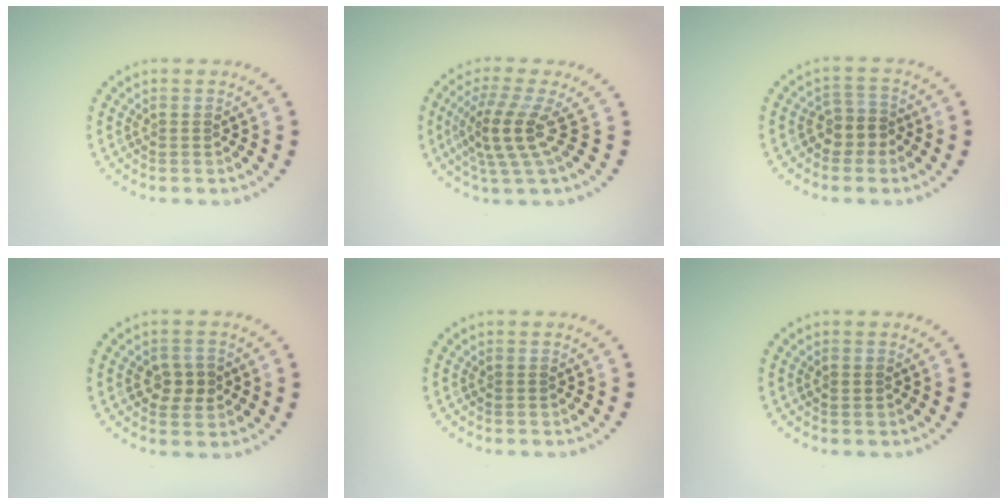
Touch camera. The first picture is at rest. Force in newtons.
{"total": 3.8, "press": 2.8, "slide": 2.7}
{"total": 2.3, "press": 1.9, "slide": 1.3}
{"total": 2.6, "press": 2.6, "slide": 0.2}
{"total": 0.0}
{"total": 0.8, "press": 0.8, "slide": 0.1}